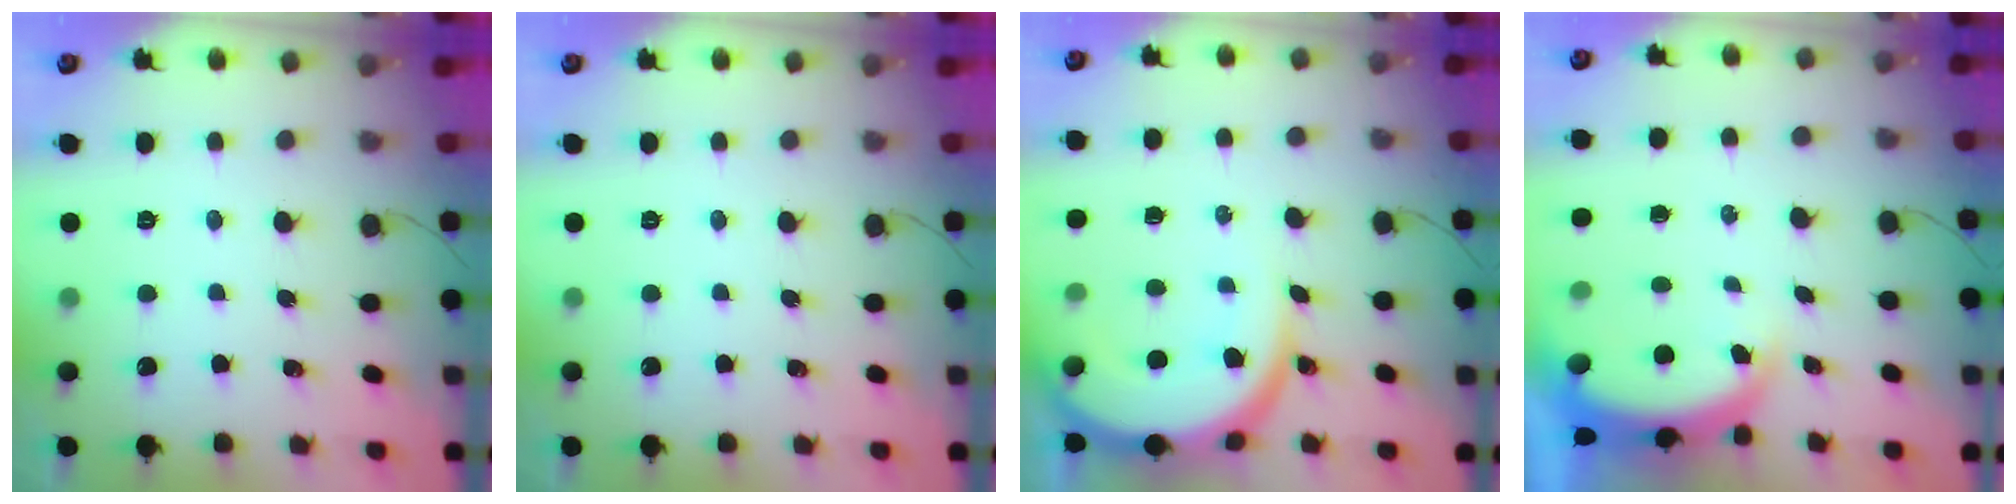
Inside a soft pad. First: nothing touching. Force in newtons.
{"total": 0.0}
{"total": 10.7, "press": 10.7, "slide": 1.0}
{"total": 4.6, "press": 4.6, "slide": 0.2}